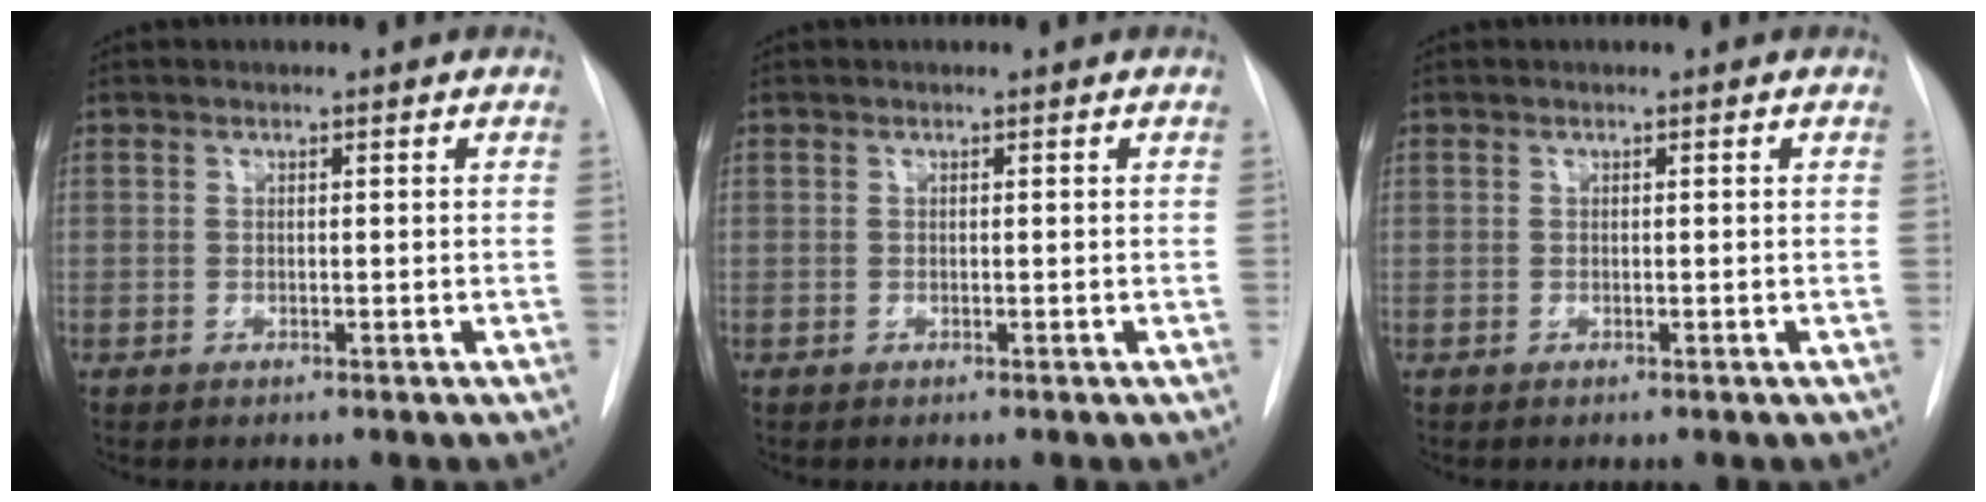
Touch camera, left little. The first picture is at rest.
{"total": 0.0}
{"total": 0.0}